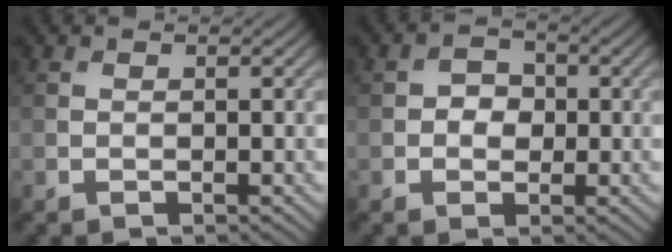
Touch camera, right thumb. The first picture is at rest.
{"total": 2.6, "force": [0.0, 2.3, 1.3], "torque": [-0.023, 0.002, -0.007]}